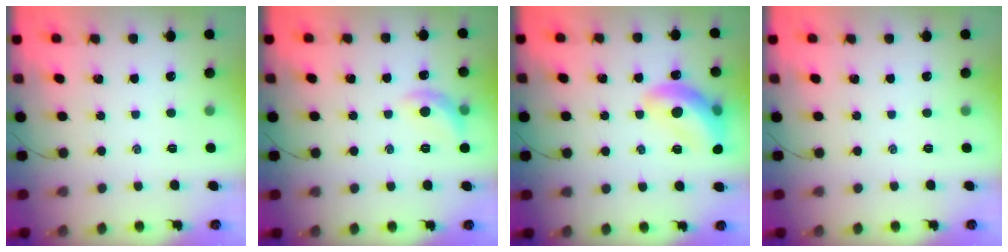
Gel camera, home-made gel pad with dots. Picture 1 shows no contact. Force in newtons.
{"total": 7.9, "press": 7.9, "slide": 0.5}
{"total": 14.6, "press": 14.4, "slide": 2.1}
{"total": 0.0}